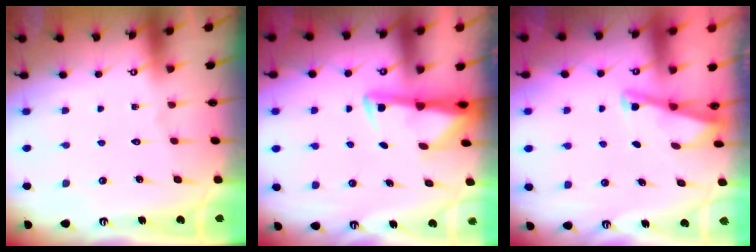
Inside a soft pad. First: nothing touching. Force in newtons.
{"total": 3.0, "press": 2.9, "slide": 0.5}
{"total": 2.8, "press": 2.7, "slide": 0.3}